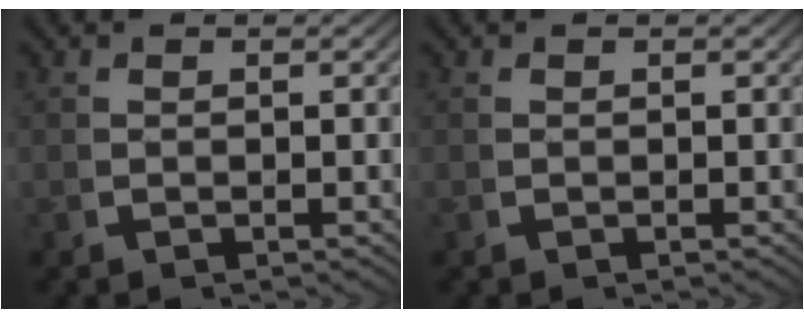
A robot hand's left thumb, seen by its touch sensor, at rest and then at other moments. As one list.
[{"total": 0.0}]